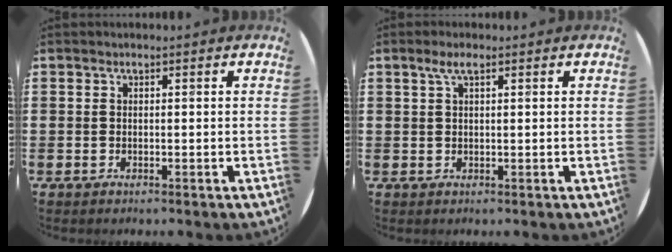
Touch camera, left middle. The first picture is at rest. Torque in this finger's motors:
{"motor_torque": [0.55, -0.36, 0.04, 0.01]}